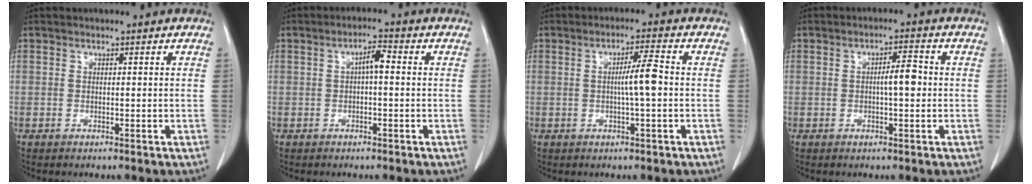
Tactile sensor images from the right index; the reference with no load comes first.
{"total": 3.6, "force": [0.2, 0.7, 3.5], "torque": [-0.058, 0.014, 0.003]}
{"total": 4.7, "force": [-0.1, 0.1, 4.7], "torque": [-0.080, 0.003, -0.003]}
{"total": 3.9, "force": [0.0, 0.9, 3.8], "torque": [-0.062, 0.006, -0.001]}